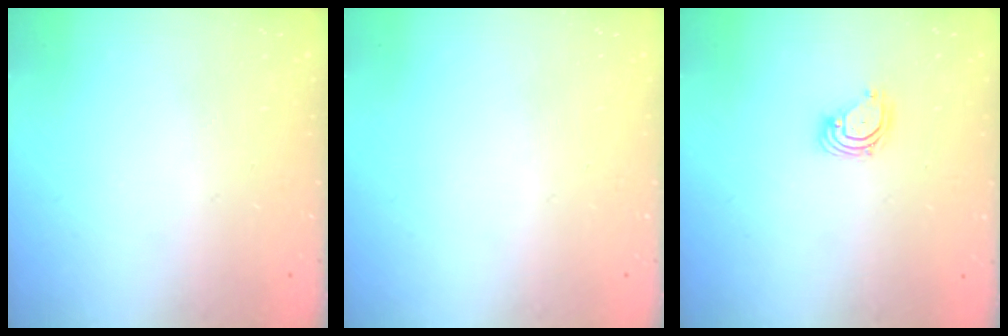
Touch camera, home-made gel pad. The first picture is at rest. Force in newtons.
{"total": 0.0}
{"total": 4.0, "press": 4.0, "slide": 0.5}